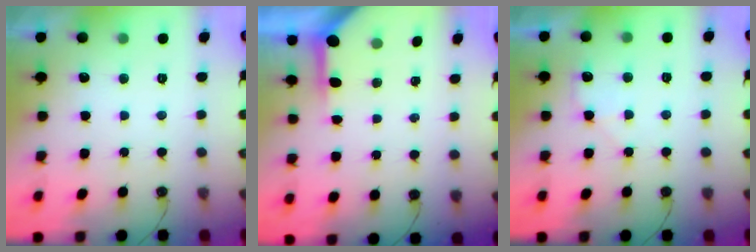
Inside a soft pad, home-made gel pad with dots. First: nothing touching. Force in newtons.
{"total": 3.9, "press": 3.9, "slide": 0.3}
{"total": 6.7, "press": 6.6, "slide": 0.8}